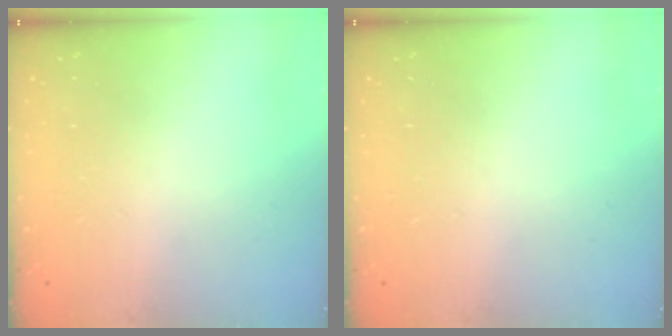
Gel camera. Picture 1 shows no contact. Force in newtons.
{"total": 0.0}